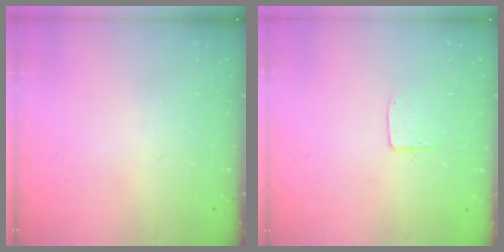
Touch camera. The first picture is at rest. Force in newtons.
{"total": 3.6, "press": 3.6, "slide": 0.3}